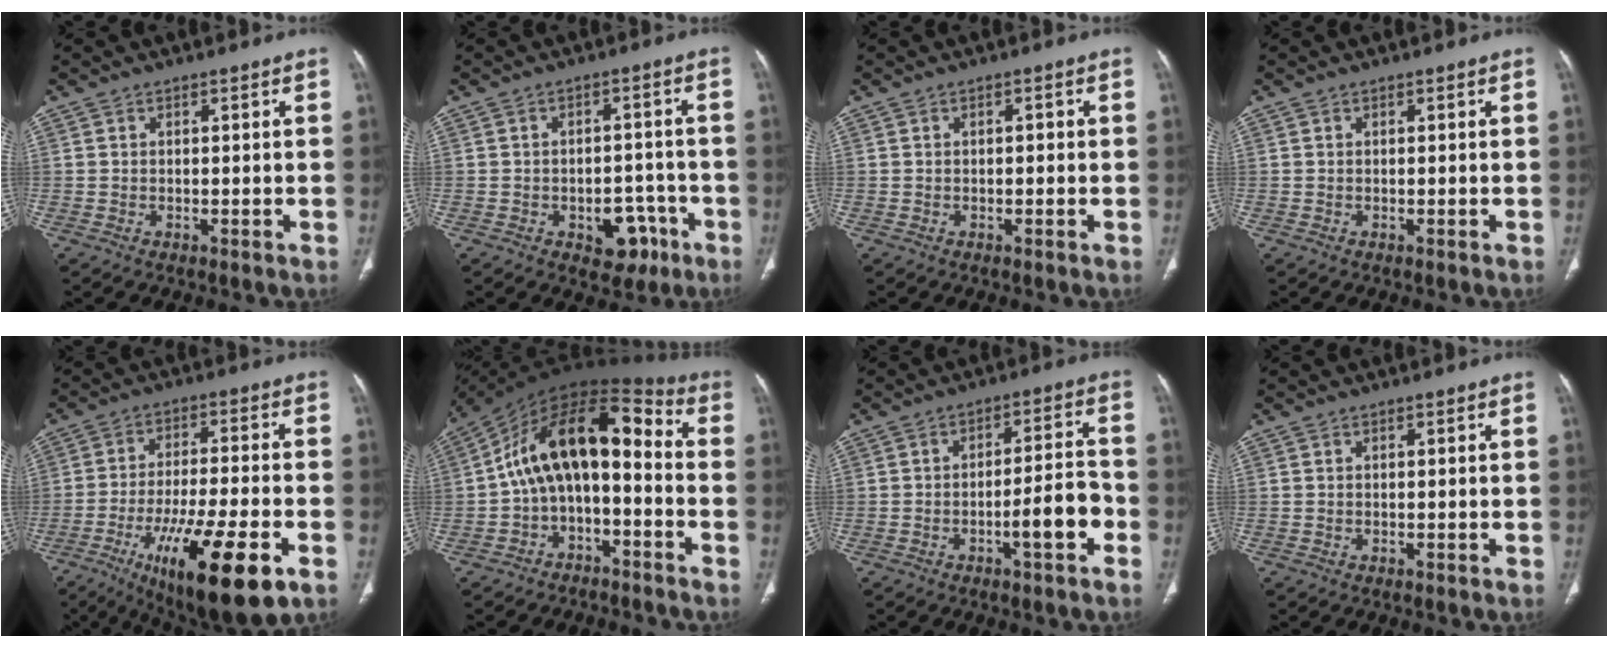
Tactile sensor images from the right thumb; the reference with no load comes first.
{"total": 7.4, "force": [-3.5, 4.8, 4.3], "torque": [-0.024, 0.028, -0.040]}
{"total": 1.0, "force": [0.0, 0.5, 0.8], "torque": [-0.006, 0.001, -0.002]}
{"total": 0.0}
{"total": 20.2, "force": [-9.0, 5.4, 17.3], "torque": [-0.280, 0.013, -0.137]}
{"total": 16.2, "force": [-2.1, 8.8, 13.4], "torque": [-0.203, 0.094, -0.043]}
{"total": 8.3, "force": [-3.3, 2.0, 7.4], "torque": [-0.106, 0.032, -0.049]}
{"total": 0.0}